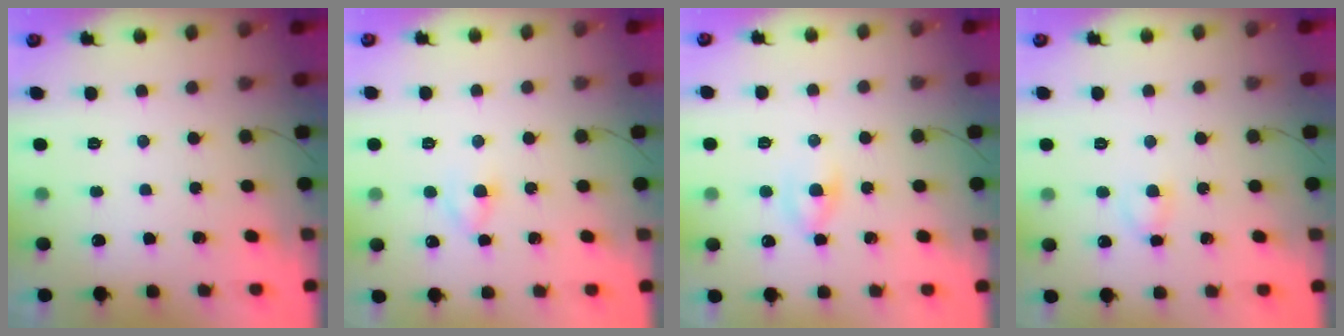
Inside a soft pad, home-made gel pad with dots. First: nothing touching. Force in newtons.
{"total": 2.1, "press": 1.9, "slide": 0.9}
{"total": 3.6, "press": 3.4, "slide": 1.2}
{"total": 3.6, "press": 3.4, "slide": 1.3}